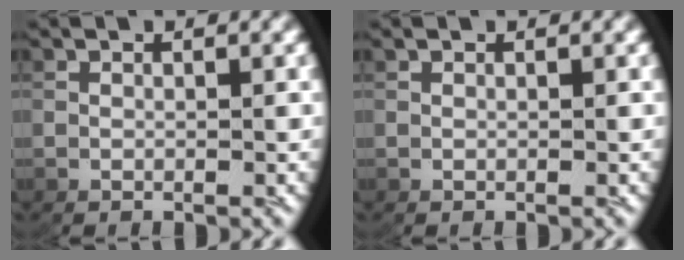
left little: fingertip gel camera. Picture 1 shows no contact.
{"total": 0.0}